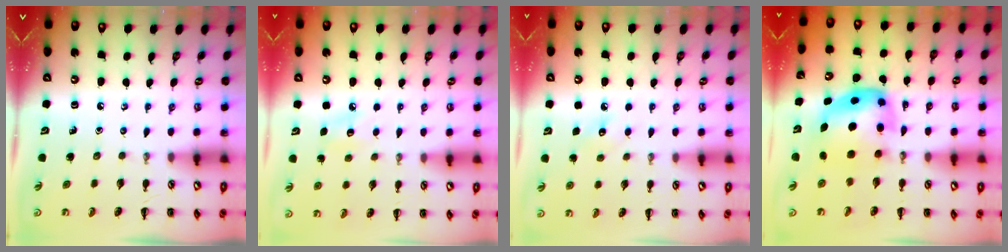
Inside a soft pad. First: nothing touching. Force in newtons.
{"total": 6.9, "press": 6.7, "slide": 1.7}
{"total": 6.9, "press": 6.7, "slide": 1.6}
{"total": 6.6, "press": 6.4, "slide": 1.6}